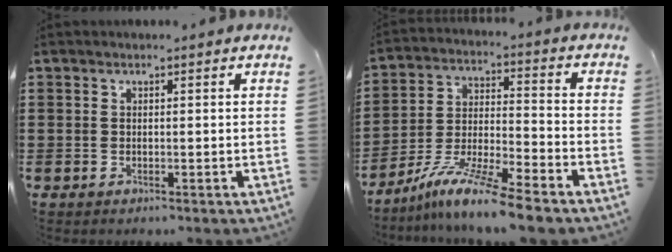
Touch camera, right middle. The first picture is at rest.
{"total": 10.2, "force": [-8.7, 0.0, 5.4], "torque": [-0.108, 0.004, -0.172]}